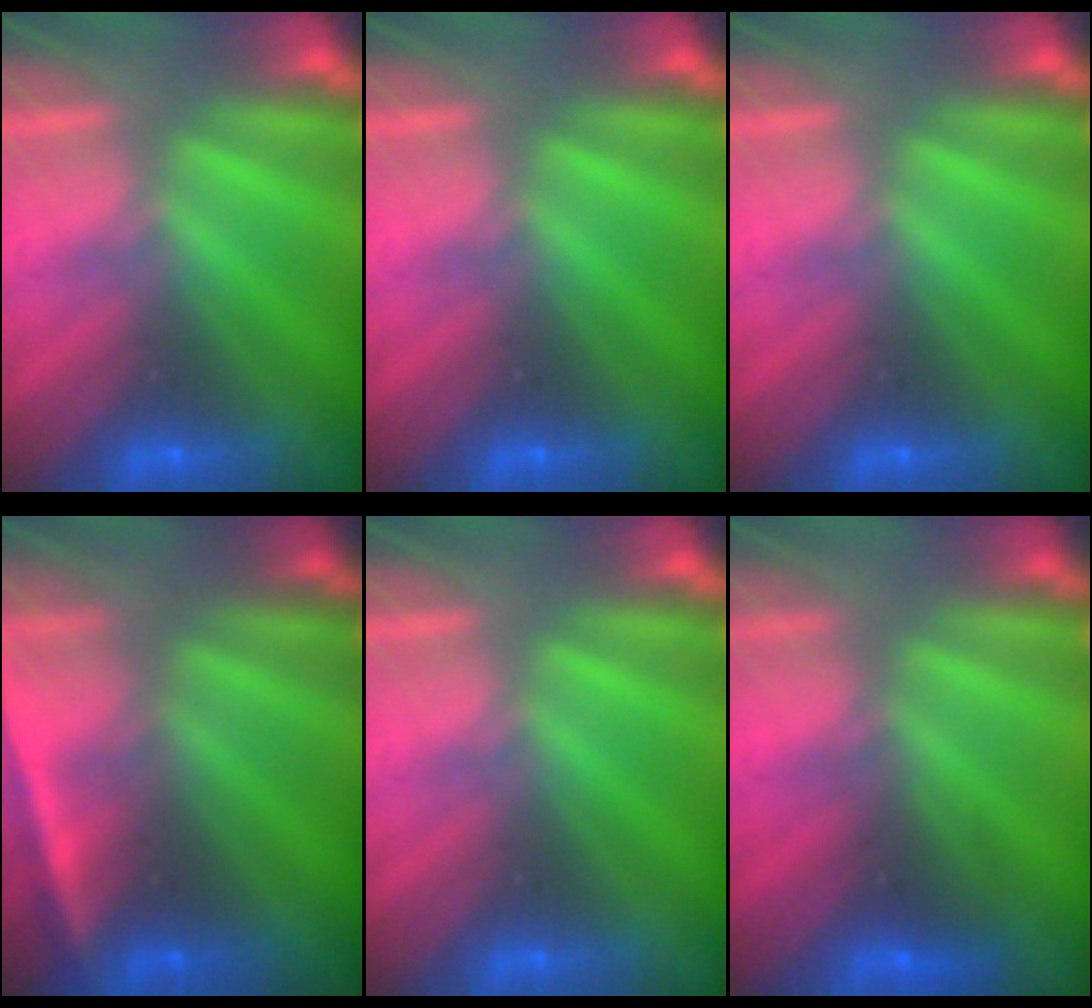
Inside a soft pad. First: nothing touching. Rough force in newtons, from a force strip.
{"total": 0.0}
{"total": 0.0}
{"total": 4.6}
{"total": 0.0}
{"total": 2.5}